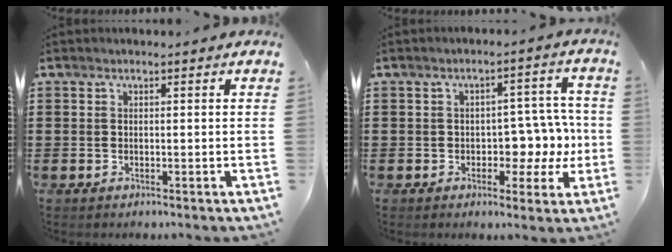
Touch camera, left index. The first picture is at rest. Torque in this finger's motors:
{"motor_torque": [0.68, -0.06, 0.29, 0.04]}